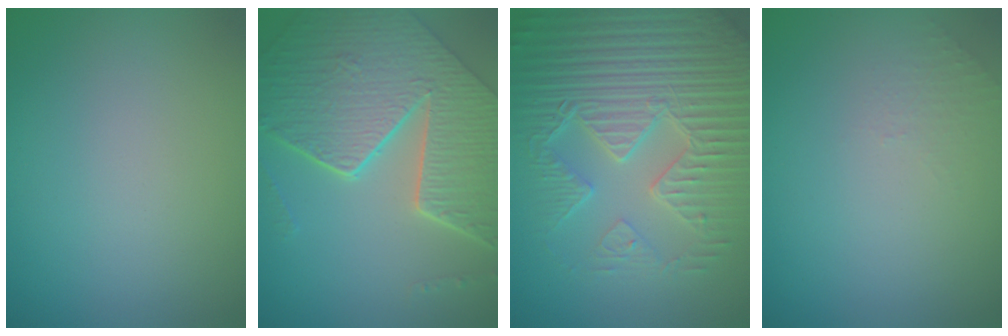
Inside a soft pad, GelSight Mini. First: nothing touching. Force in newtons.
{"total": 8.8, "press": 6.3, "slide": 6.2}
{"total": 7.3, "press": 5.8, "slide": 4.4}
{"total": 0.5, "press": 0.4, "slide": 0.4}